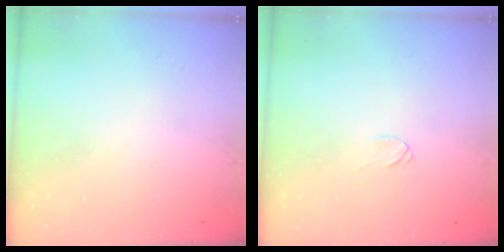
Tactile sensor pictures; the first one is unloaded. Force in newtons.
{"total": 4.0, "press": 4.0, "slide": 0.4}